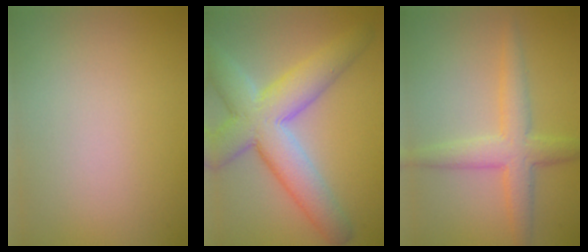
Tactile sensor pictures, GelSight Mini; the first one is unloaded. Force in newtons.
{"total": 9.0, "press": 8.9, "slide": 0.8}
{"total": 4.1, "press": 4.1, "slide": 0.1}